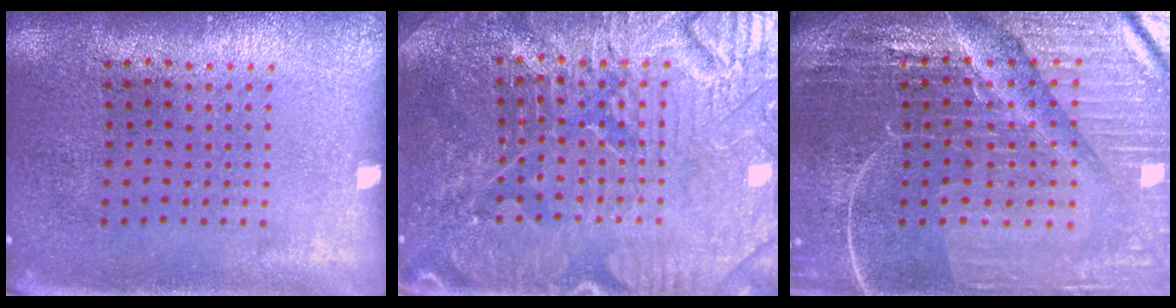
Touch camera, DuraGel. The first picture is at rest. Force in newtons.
{"total": 4.7, "press": 4.6, "slide": 1.0}
{"total": 5.6, "press": 5.2, "slide": 2.0}